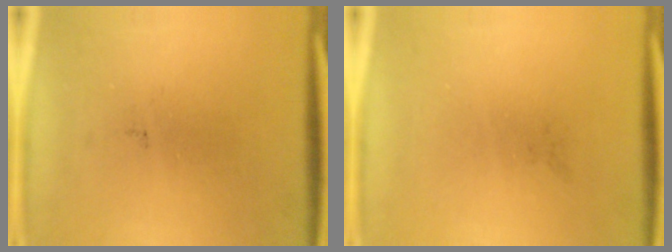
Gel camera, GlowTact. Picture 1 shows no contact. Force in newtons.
{"total": 0.0}